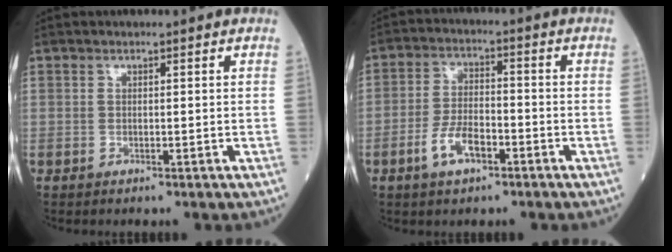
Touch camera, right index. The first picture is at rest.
{"total": 6.3, "force": [-3.2, 2.7, 4.8], "torque": [-0.100, 0.006, -0.060]}